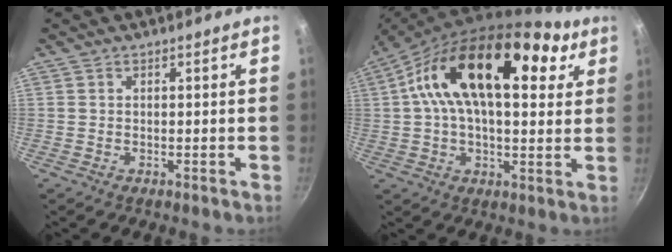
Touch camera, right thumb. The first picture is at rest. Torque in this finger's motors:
{"motor_torque": [0.00, 5.01, 0.47, -0.01, 0.38]}